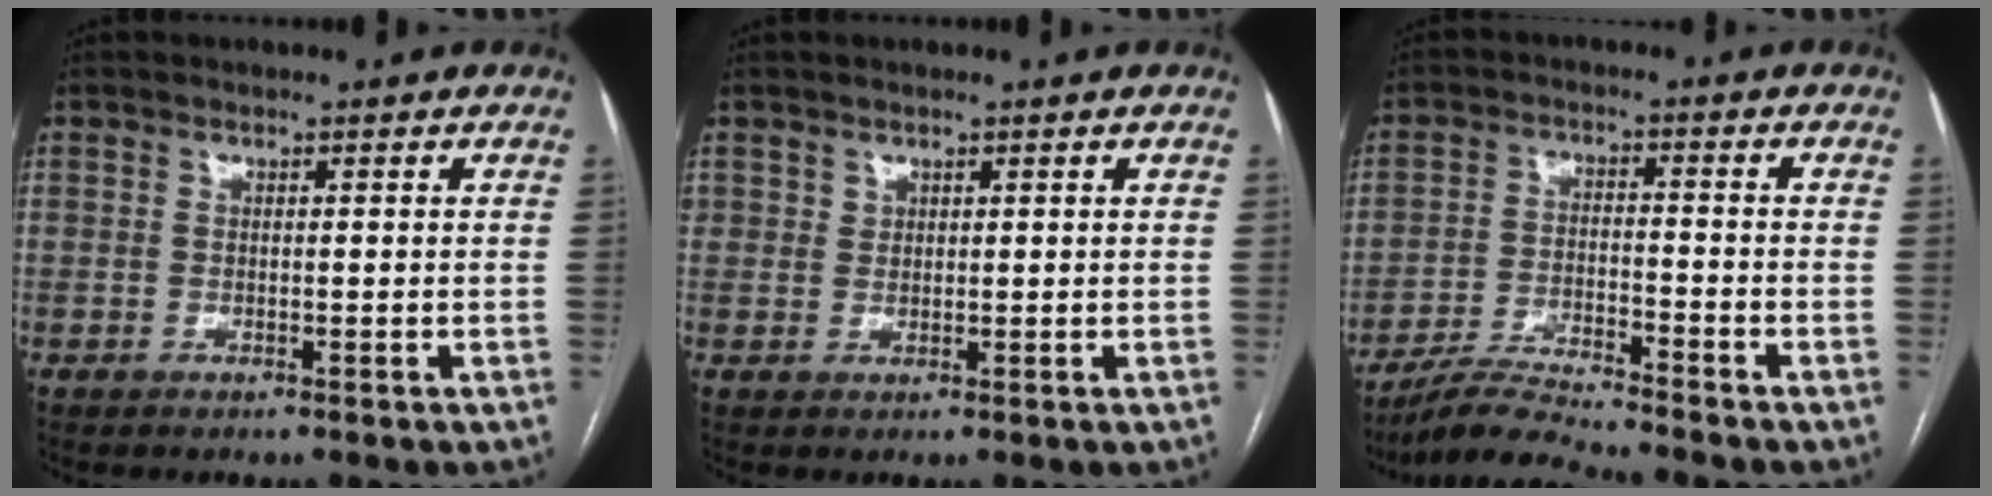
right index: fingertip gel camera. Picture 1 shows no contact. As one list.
[{"total": 1.2, "force": [0.8, 1.0, 0.1], "torque": [0.009, 0.000, 0.010]}, {"total": 6.8, "force": [-6.5, -1.1, 1.8], "torque": [-0.032, -0.017, -0.122]}]